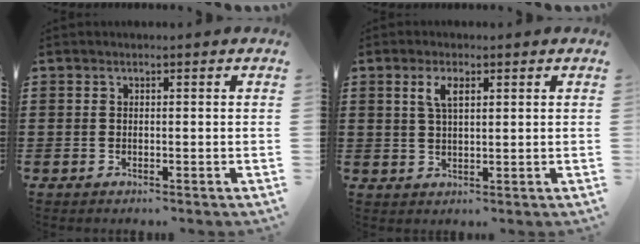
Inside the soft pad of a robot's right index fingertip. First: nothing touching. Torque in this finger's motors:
{"motor_torque": [0.35, -0.26, 0.40, 0.10]}